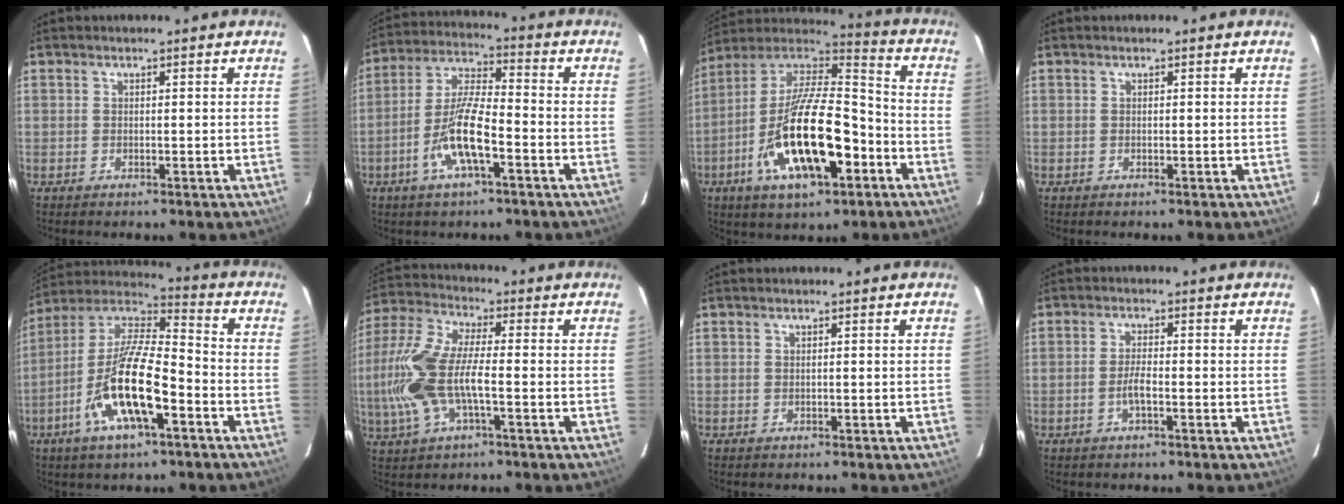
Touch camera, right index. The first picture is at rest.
{"total": 10.9, "force": [-4.7, 2.4, 9.5], "torque": [-0.199, 0.000, -0.091]}
{"total": 22.8, "force": [-8.3, 8.6, 19.5], "torque": [-0.365, -0.015, -0.147]}
{"total": 0.0}
{"total": 17.3, "force": [-7.0, 4.8, 15.1], "torque": [-0.297, -0.014, -0.140]}
{"total": 15.7, "force": [-3.2, 5.6, 14.3], "torque": [-0.306, 0.000, -0.066]}
{"total": 0.0}
{"total": 2.8, "force": [-1.2, 0.5, 2.5], "torque": [-0.053, 0.002, -0.025]}